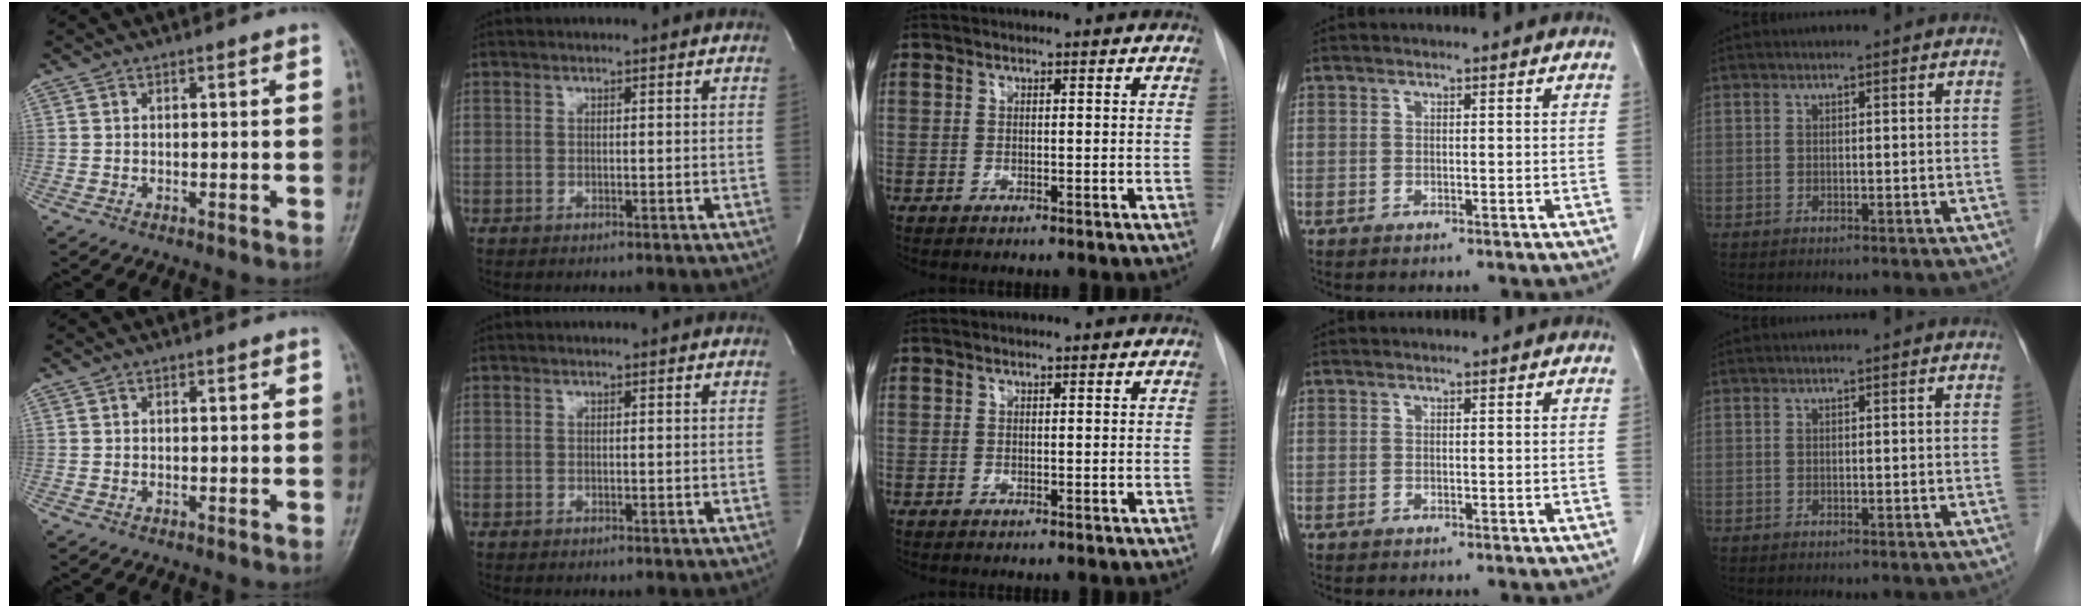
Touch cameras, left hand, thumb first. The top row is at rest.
{}